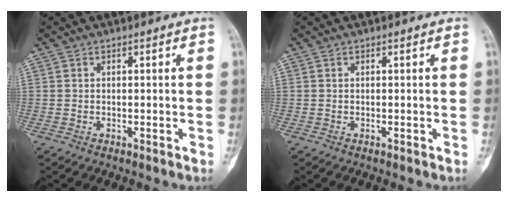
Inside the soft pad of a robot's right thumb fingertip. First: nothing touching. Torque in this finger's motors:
{"motor_torque": [0.00, 0.00, -0.01, -0.01, 0.01]}